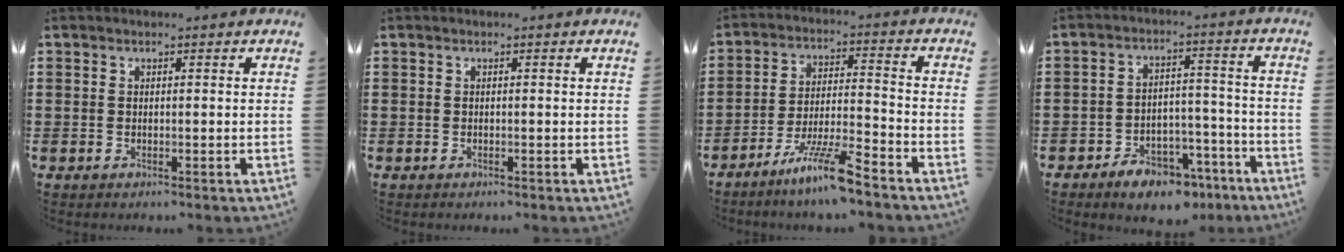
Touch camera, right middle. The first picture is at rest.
{"total": 0.0}
{"total": 8.6, "force": [-6.5, 0.4, 5.6], "torque": [-0.113, -0.005, -0.125]}
{"total": 6.2, "force": [-5.2, 2.4, 2.3], "torque": [-0.034, 0.023, -0.096]}